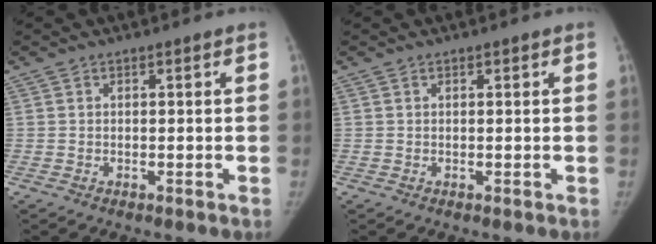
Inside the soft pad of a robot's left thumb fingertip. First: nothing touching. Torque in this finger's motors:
{"motor_torque": [0.30, 0.11, -0.18, 0.05, 0.03]}